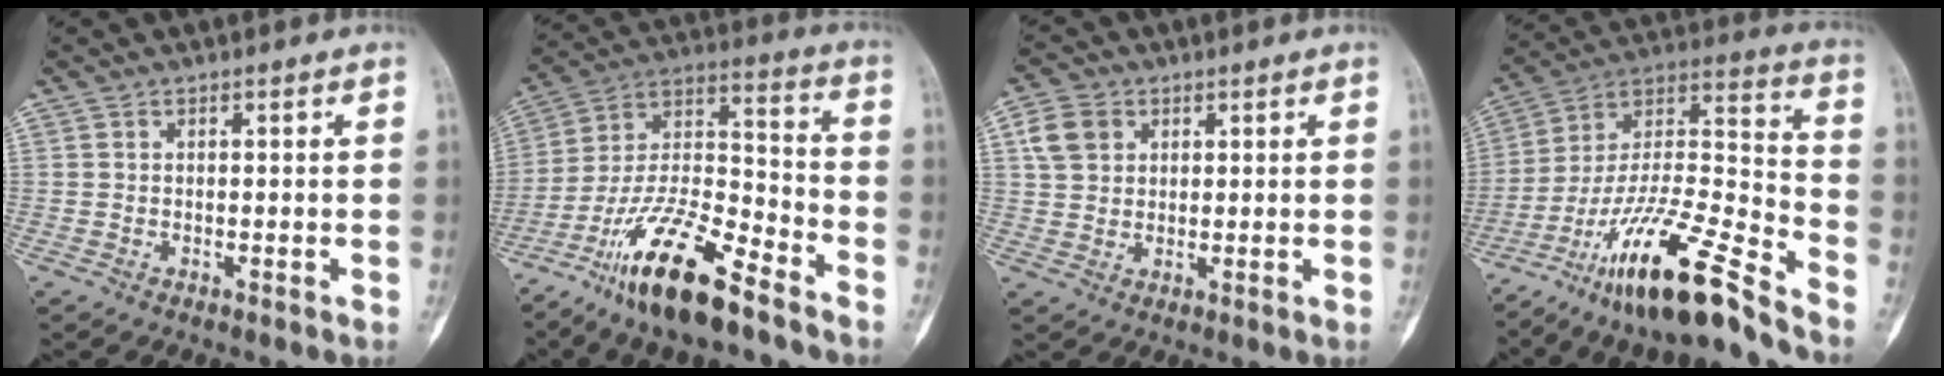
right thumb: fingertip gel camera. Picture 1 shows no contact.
{"total": 19.1, "force": [-12.9, 5.2, 13.1], "torque": [-0.242, 0.073, -0.238]}
{"total": 5.8, "force": [2.1, 4.6, 2.8], "torque": [-0.041, 0.002, 0.040]}
{"total": 22.9, "force": [-16.0, 3.8, 15.9], "torque": [-0.304, 0.072, -0.286]}